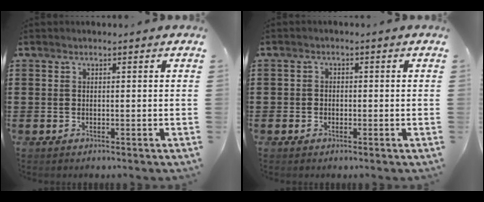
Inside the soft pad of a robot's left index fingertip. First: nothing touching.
{"total": 1.3, "force": [-0.5, 1.1, 0.2], "torque": [-0.008, 0.003, -0.013]}